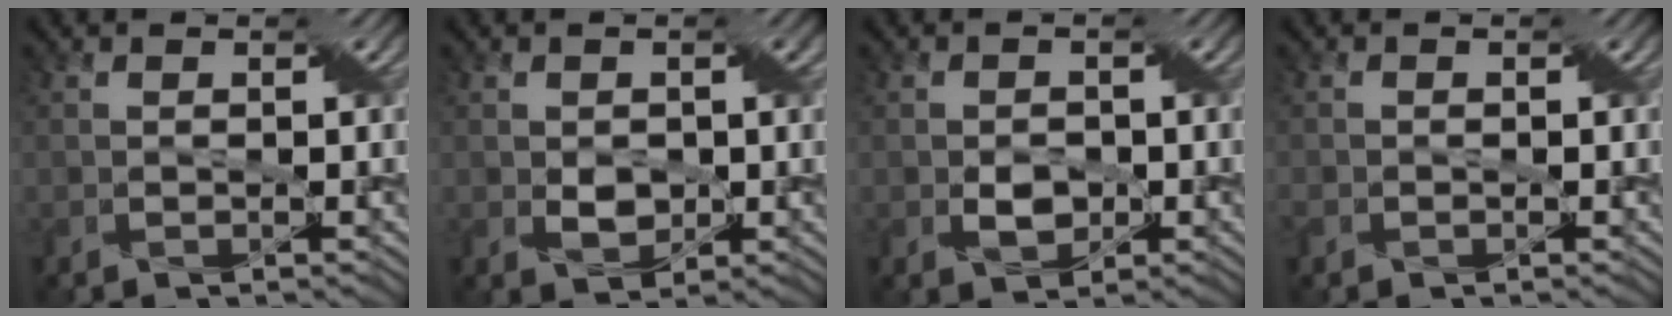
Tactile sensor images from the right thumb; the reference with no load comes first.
{"total": 2.4, "force": [-0.1, 1.9, 1.5], "torque": [-0.036, -0.003, -0.001]}
{"total": 2.4, "force": [-0.7, 1.8, 1.3], "torque": [-0.028, -0.002, -0.011]}
{"total": 1.1, "force": [-0.5, 0.9, 0.2], "torque": [-0.010, -0.002, -0.009]}